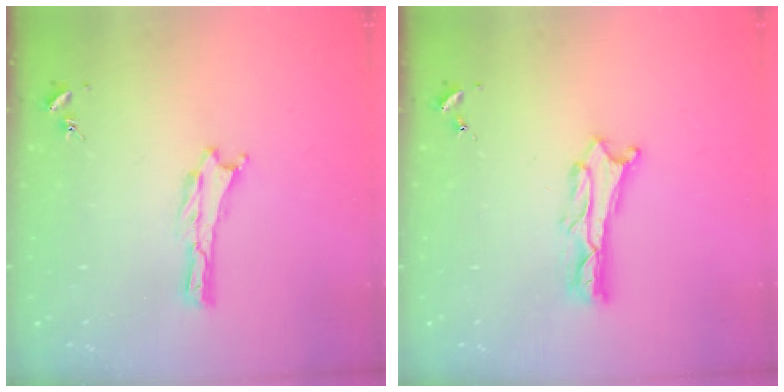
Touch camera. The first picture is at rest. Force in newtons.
{"total": 2.6, "press": 2.6, "slide": 0.3}